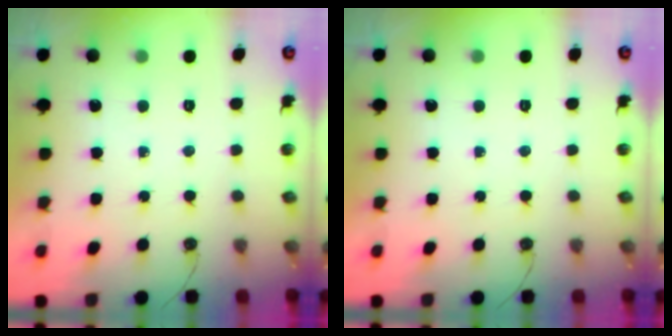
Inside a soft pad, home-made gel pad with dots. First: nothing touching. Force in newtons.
{"total": 0.0}